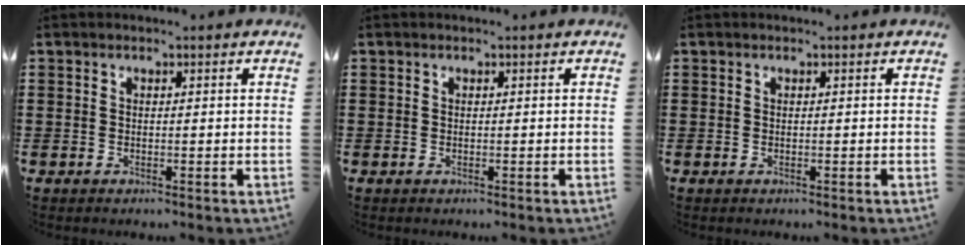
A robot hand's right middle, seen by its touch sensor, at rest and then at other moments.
{"total": 0.0}
{"total": 0.0}